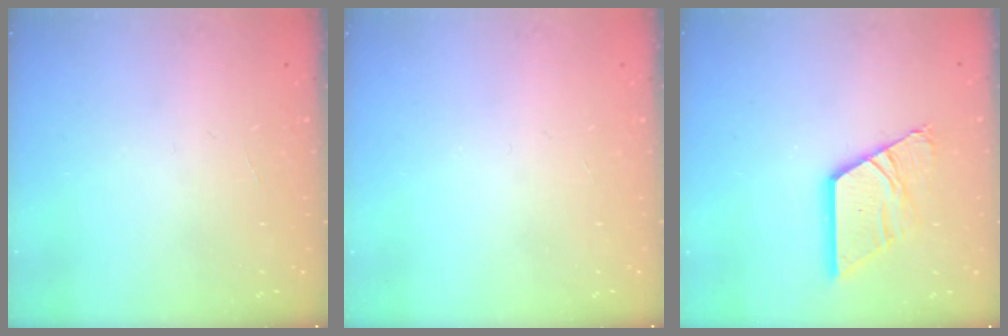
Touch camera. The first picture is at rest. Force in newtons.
{"total": 0.0}
{"total": 13.5, "press": 13.4, "slide": 1.5}